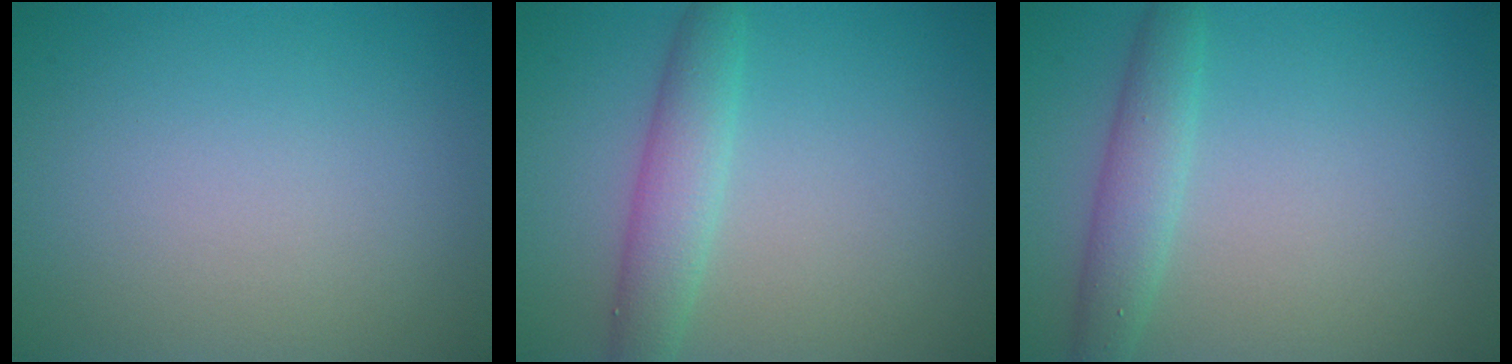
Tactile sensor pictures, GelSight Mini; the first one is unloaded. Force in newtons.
{"total": 3.4, "press": 3.4, "slide": 0.1}
{"total": 2.9, "press": 2.9, "slide": 0.2}